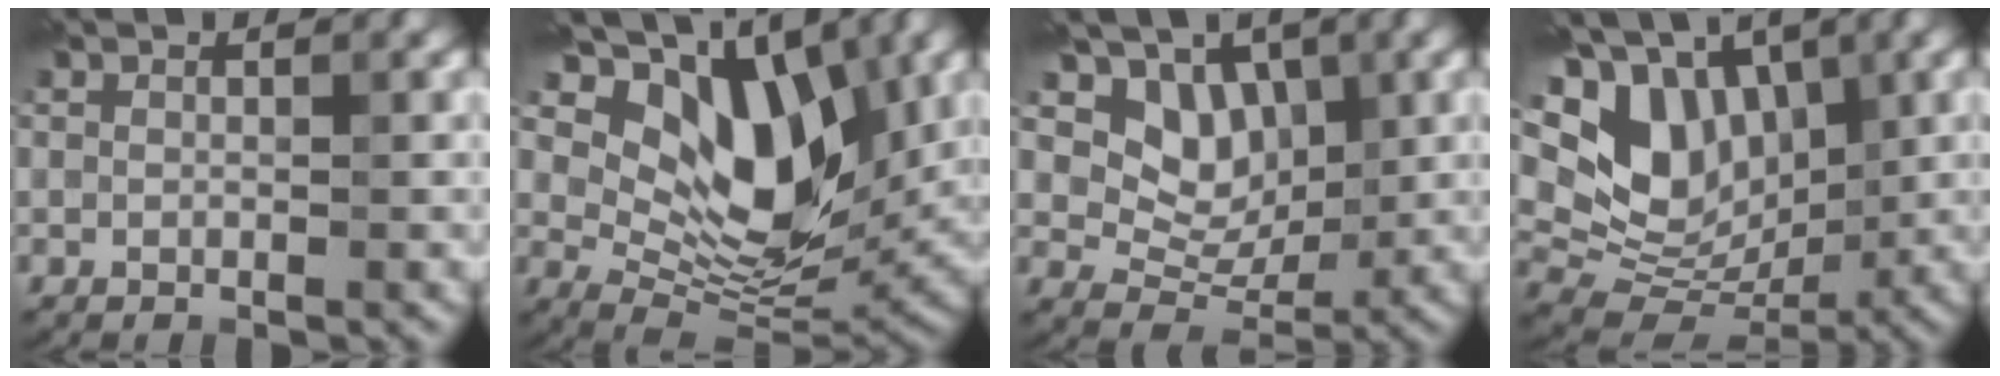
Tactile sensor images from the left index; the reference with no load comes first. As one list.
[{"total": 12.3, "force": [5.1, 7.0, 8.7], "torque": [-0.140, -0.001, 0.093]}, {"total": 5.3, "force": [2.1, 4.1, 2.6], "torque": [-0.038, -0.009, 0.031]}, {"total": 12.8, "force": [4.2, 9.4, 7.7], "torque": [-0.152, 0.031, 0.078]}]